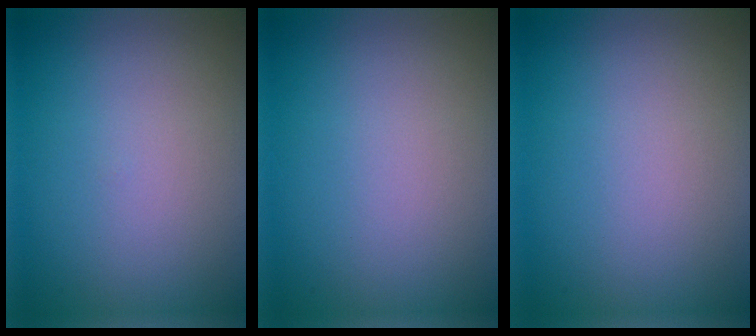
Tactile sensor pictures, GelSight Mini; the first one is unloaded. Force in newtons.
{"total": 0.0}
{"total": 0.0}